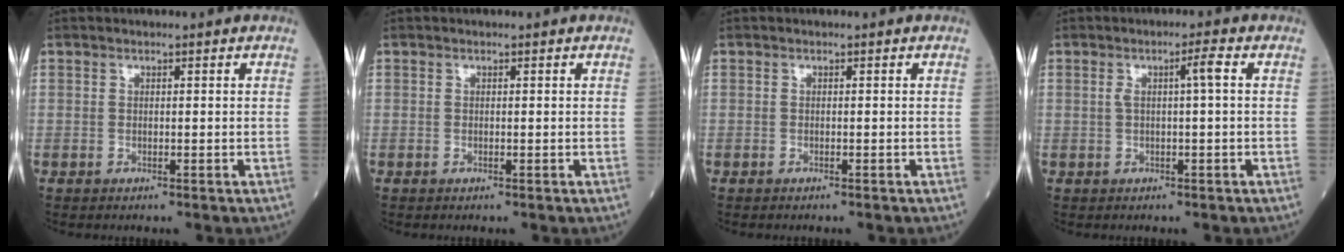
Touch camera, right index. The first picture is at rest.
{"total": 0.0}
{"total": 0.5, "force": [-0.5, 0.0, 0.3], "torque": [-0.002, -0.001, -0.008]}
{"total": 2.8, "force": [0.4, -0.3, 2.7], "torque": [-0.051, 0.006, 0.008]}